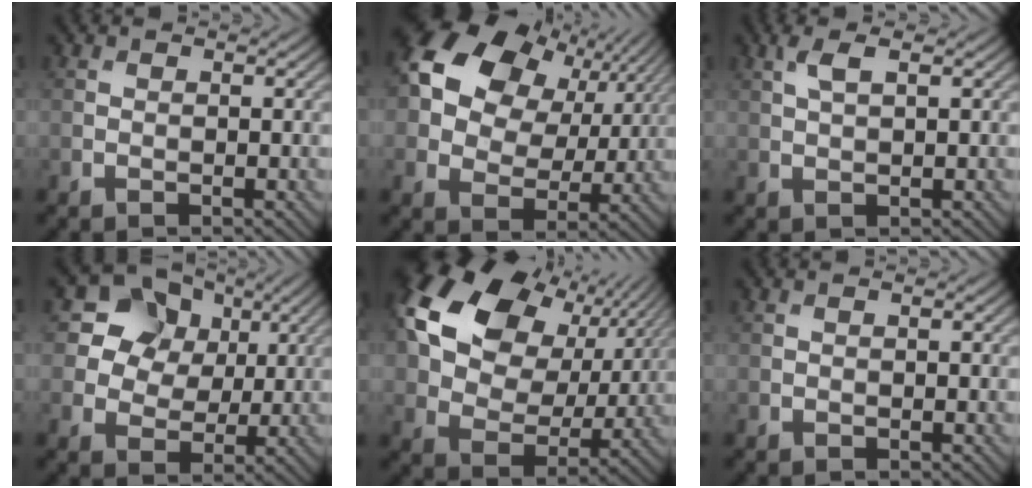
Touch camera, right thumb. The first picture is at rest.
{"total": 15.1, "force": [5.8, 10.7, 8.9], "torque": [-0.201, 0.034, 0.097]}
{"total": 2.6, "force": [1.3, 0.6, 2.2], "torque": [-0.052, 0.006, 0.025]}
{"total": 13.5, "force": [6.1, 10.7, 5.6], "torque": [-0.159, 0.027, 0.132]}
{"total": 18.6, "force": [6.8, 12.9, 11.6], "torque": [-0.258, 0.031, 0.120]}
{"total": 0.0}